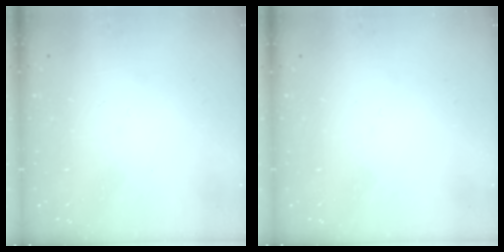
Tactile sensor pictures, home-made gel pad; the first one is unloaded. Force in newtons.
{"total": 0.0}